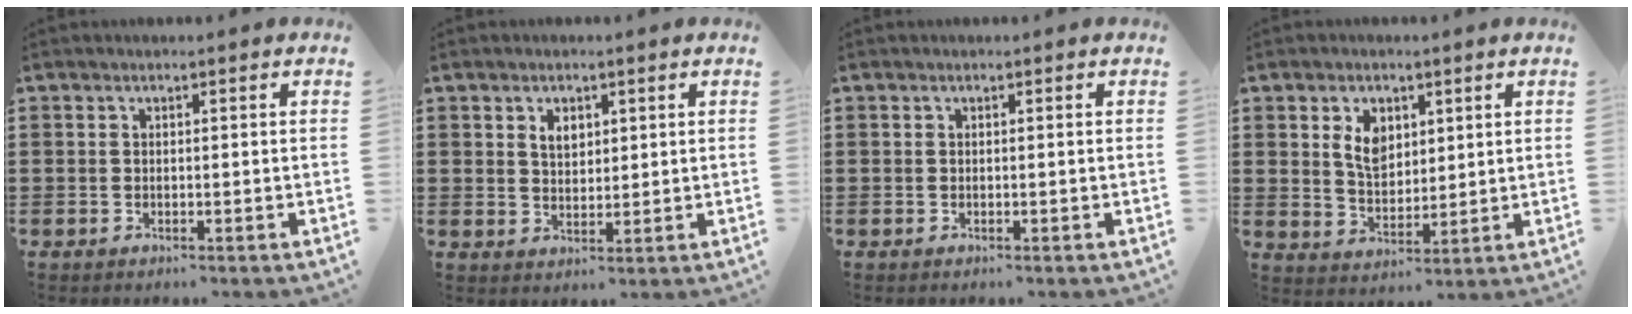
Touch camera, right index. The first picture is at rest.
{"total": 2.7, "force": [1.4, 1.8, 1.5], "torque": [-0.035, 0.007, 0.026]}
{"total": 0.0}
{"total": 5.4, "force": [2.1, 3.7, 3.3], "torque": [-0.070, 0.009, 0.035]}